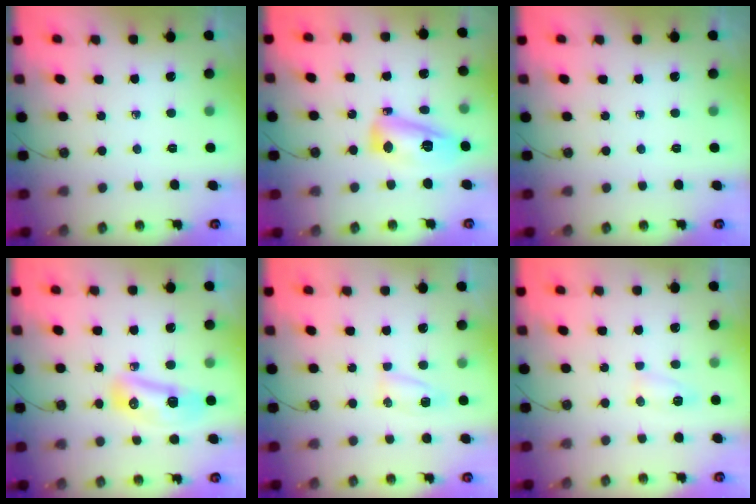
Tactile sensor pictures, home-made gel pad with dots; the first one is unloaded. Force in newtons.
{"total": 14.1, "press": 14.1, "slide": 1.3}
{"total": 0.0}
{"total": 9.7, "press": 9.6, "slide": 1.2}
{"total": 5.2, "press": 5.2, "slide": 0.5}
{"total": 6.0, "press": 6.0, "slide": 0.7}